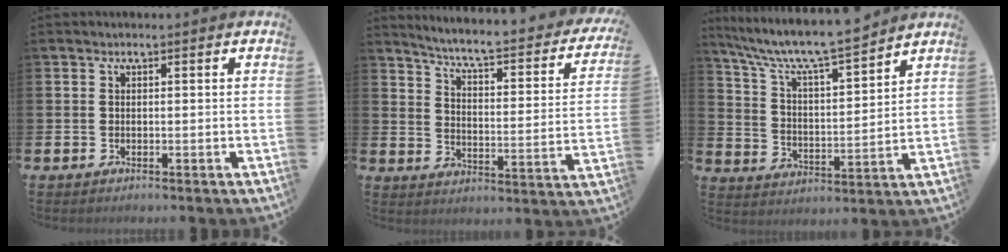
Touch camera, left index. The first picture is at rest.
{"total": 5.1, "force": [4.6, 0.5, 2.3], "torque": [-0.062, -0.043, 0.064]}
{"total": 9.1, "force": [8.4, 0.9, 3.3], "torque": [-0.103, -0.058, 0.144]}